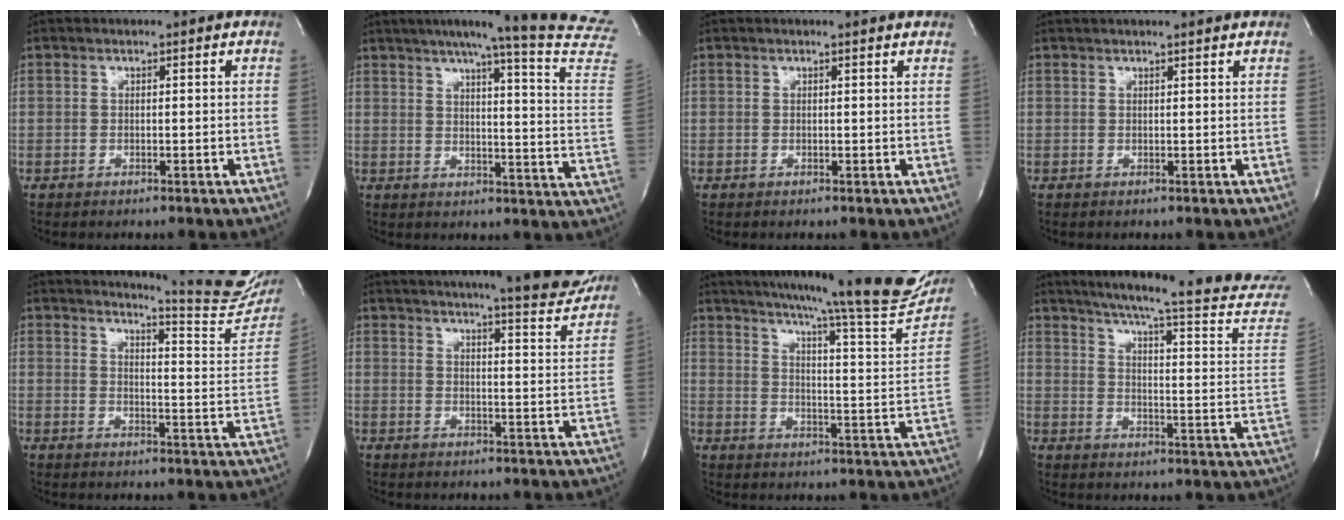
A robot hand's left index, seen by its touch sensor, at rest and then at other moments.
{"total": 21.2, "force": [18.6, -2.8, 9.7], "torque": [-0.144, -0.097, 0.216]}
{"total": 1.3, "force": [1.3, -0.2, 0.4], "torque": [-0.018, -0.003, 0.009]}
{"total": 5.5, "force": [5.0, -0.1, 2.3], "torque": [-0.030, 0.023, 0.055]}
{"total": 16.0, "force": [15.1, 0.2, 5.2], "torque": [-0.077, -0.104, 0.165]}
{"total": 19.9, "force": [18.2, 1.0, 8.0], "torque": [-0.115, -0.055, 0.219]}
{"total": 27.2, "force": [23.3, 1.3, 13.9], "torque": [-0.213, -0.072, 0.291]}
{"total": 26.1, "force": [23.0, -0.4, 12.2], "torque": [-0.183, -0.089, 0.282]}